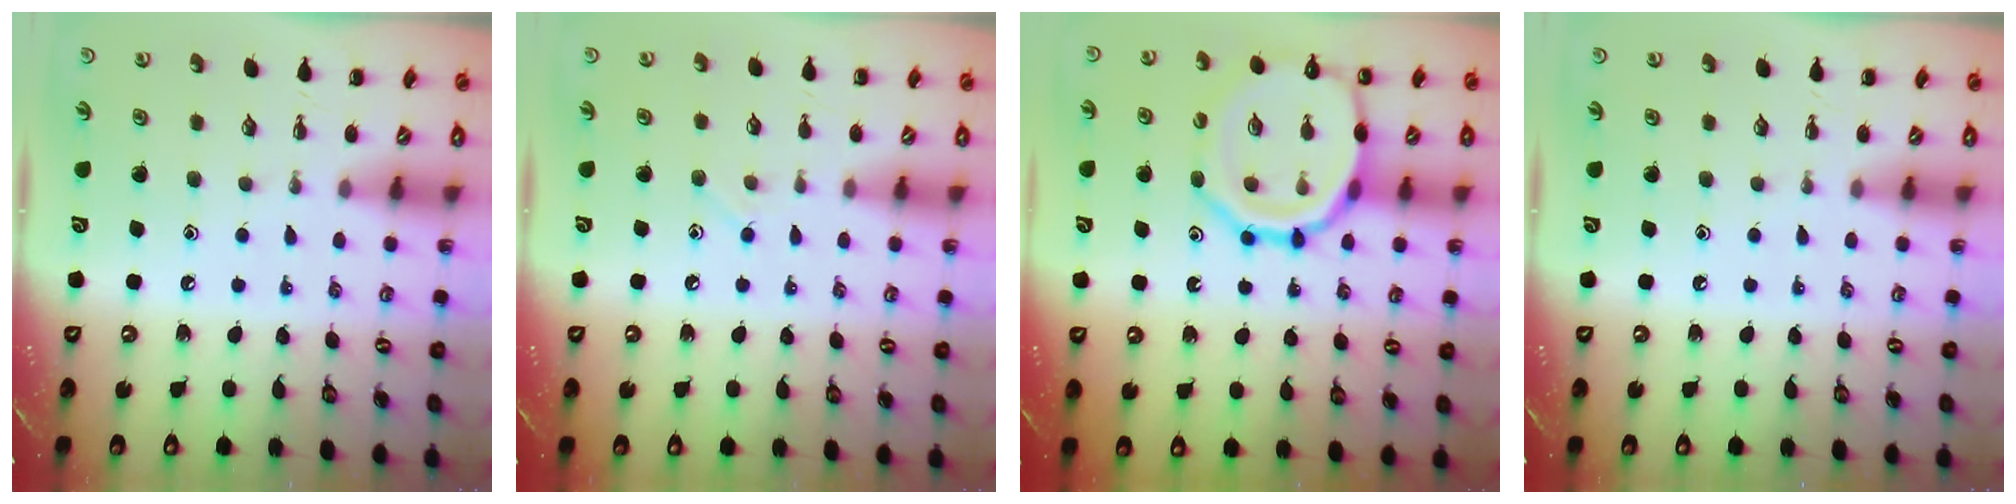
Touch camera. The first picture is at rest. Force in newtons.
{"total": 6.1, "press": 5.8, "slide": 1.9}
{"total": 17.4, "press": 17.3, "slide": 1.6}
{"total": 0.0}